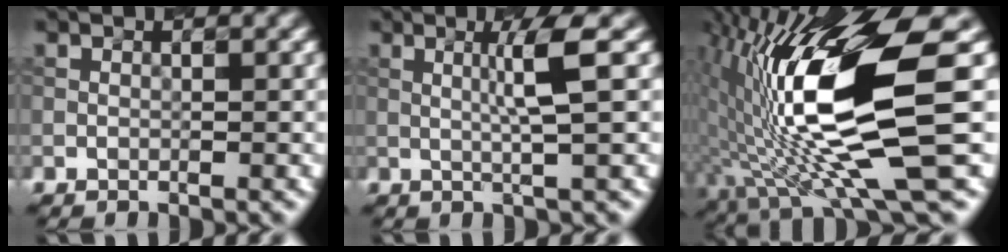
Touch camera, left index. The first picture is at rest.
{"total": 3.3, "force": [0.6, 0.0, 3.3], "torque": [-0.061, 0.003, 0.011]}
{"total": 15.3, "force": [-0.4, 3.2, 14.9], "torque": [-0.266, 0.007, 0.001]}